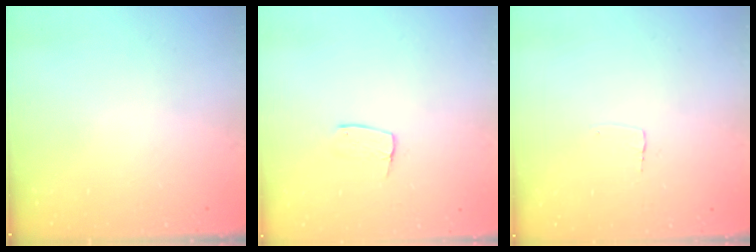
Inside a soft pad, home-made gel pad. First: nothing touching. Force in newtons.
{"total": 6.5, "press": 6.5, "slide": 0.4}
{"total": 2.3, "press": 2.3, "slide": 0.1}